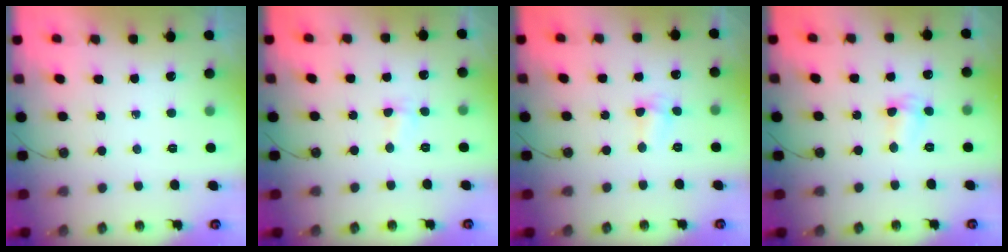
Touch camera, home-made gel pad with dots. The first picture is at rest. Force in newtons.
{"total": 2.5, "press": 2.1, "slide": 1.4}
{"total": 2.8, "press": 2.8, "slide": 0.5}
{"total": 2.6, "press": 2.6, "slide": 0.6}